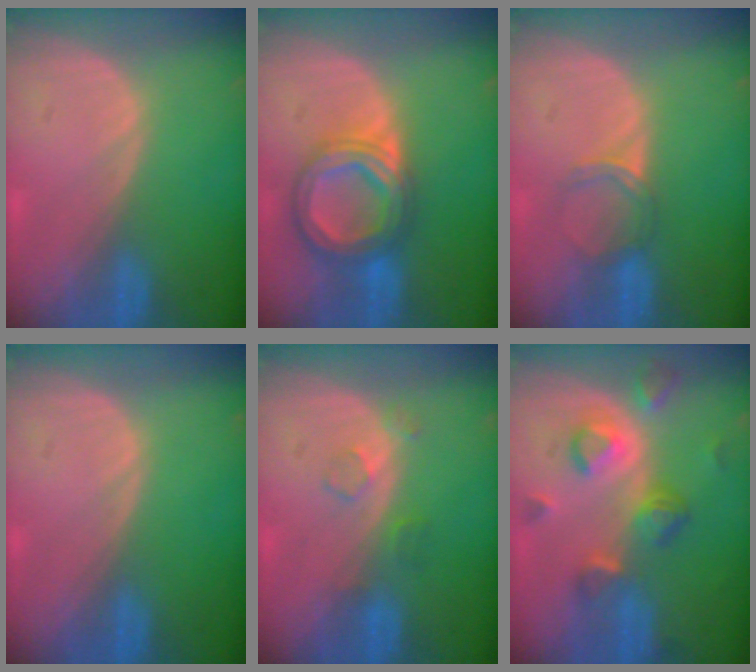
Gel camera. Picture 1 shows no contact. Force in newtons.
{"total": 8.2, "press": 8.2, "slide": 0.6}
{"total": 3.1, "press": 2.7, "slide": 1.5}
{"total": 0.0}
{"total": 2.5, "press": 2.5, "slide": 0.3}
{"total": 8.0, "press": 7.1, "slide": 3.7}